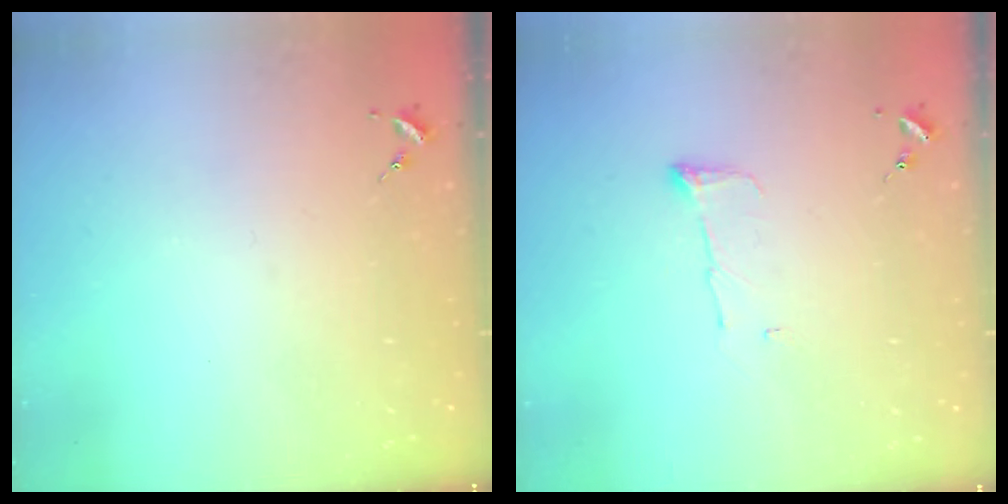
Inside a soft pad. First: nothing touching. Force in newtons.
{"total": 4.8, "press": 4.7, "slide": 0.7}